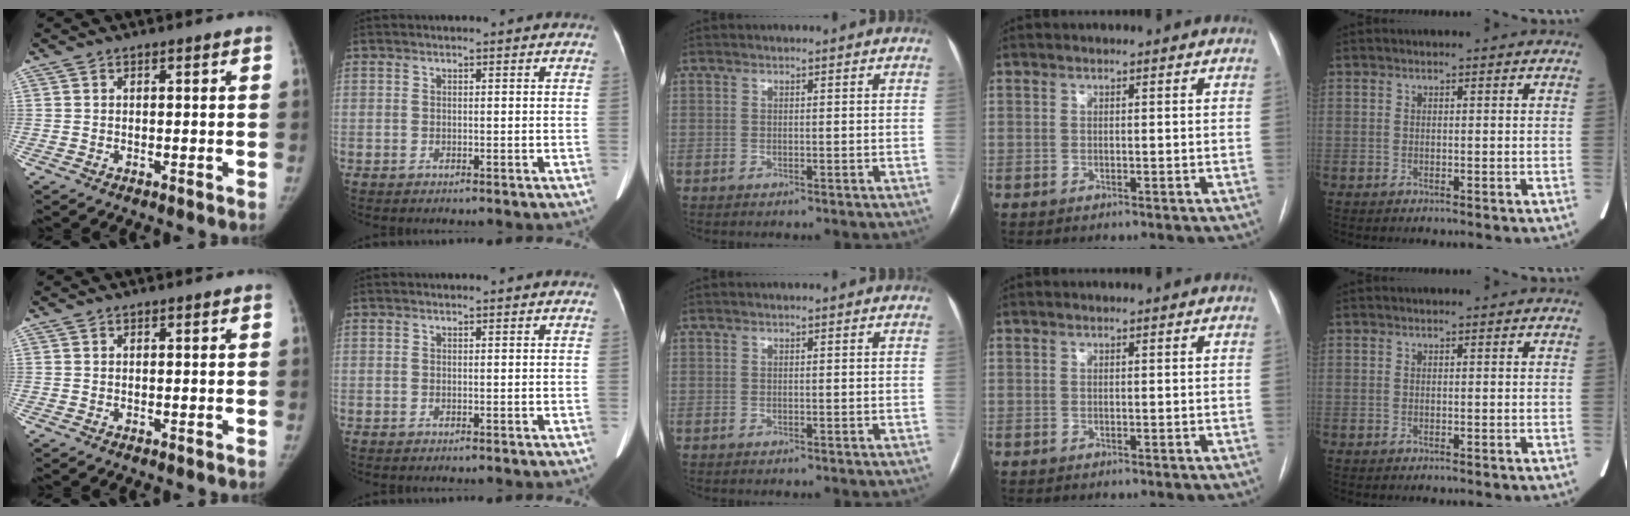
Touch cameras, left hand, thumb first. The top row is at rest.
{}